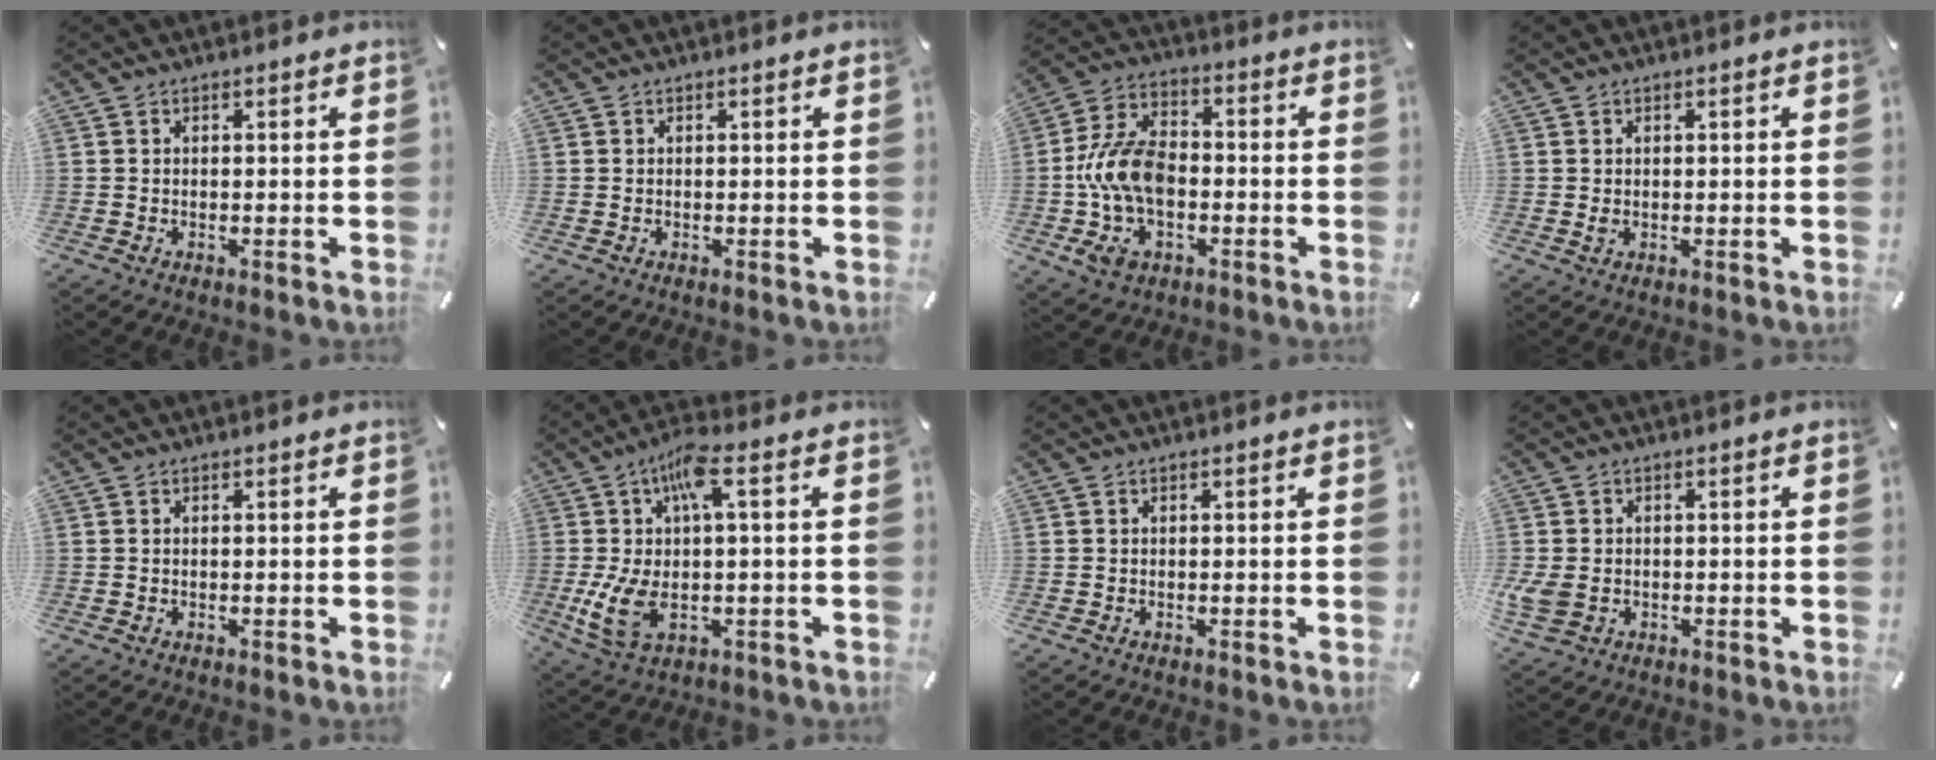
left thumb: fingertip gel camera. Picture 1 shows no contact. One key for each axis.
{"total": 0.0}
{"total": 13.8, "fx": -2.9, "fy": 9.5, "fz": 9.6, "tx": -0.202, "ty": 0.011, "tz": -0.048}
{"total": 0.8, "fx": 0.1, "fy": 0.6, "fz": 0.5, "tx": -0.003, "ty": -0.003, "tz": 0.000}
{"total": 0.0}
{"total": 13.6, "fx": 1.6, "fy": 4.7, "fz": 12.6, "tx": -0.263, "ty": -0.007, "tz": 0.026}
{"total": 0.0}
{"total": 5.5, "fx": -1.0, "fy": 4.3, "fz": 3.2, "tx": -0.088, "ty": -0.002, "tz": -0.018}